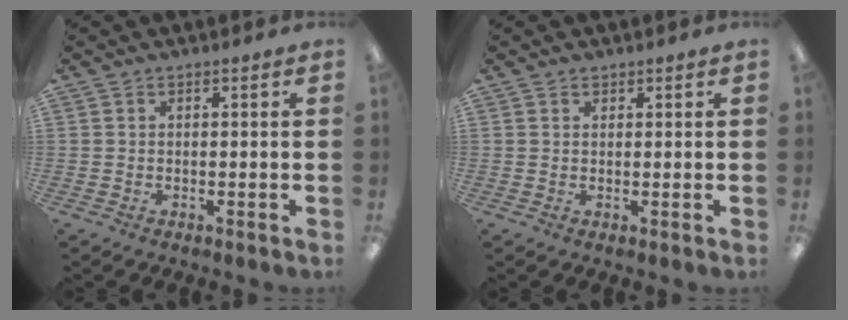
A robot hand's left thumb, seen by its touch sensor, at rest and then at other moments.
{"total": 0.8, "force": [0.7, 0.4, 0.0], "torque": [0.000, 0.001, 0.013]}